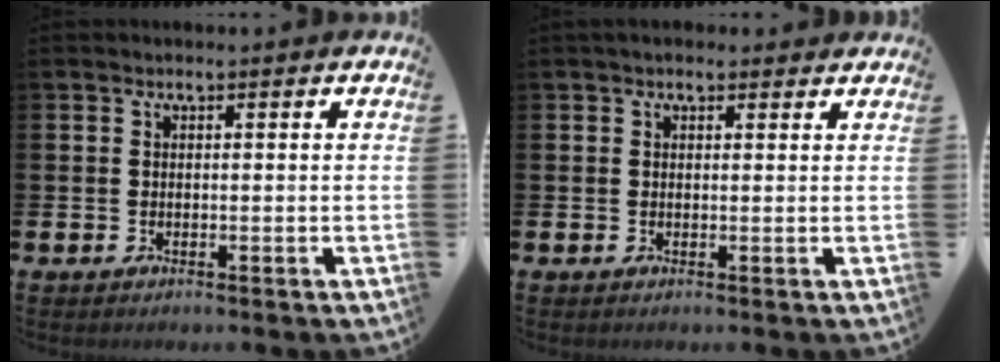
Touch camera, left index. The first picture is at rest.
{"total": 1.2, "force": [1.0, 0.6, 0.4], "torque": [0.003, 0.004, 0.016]}